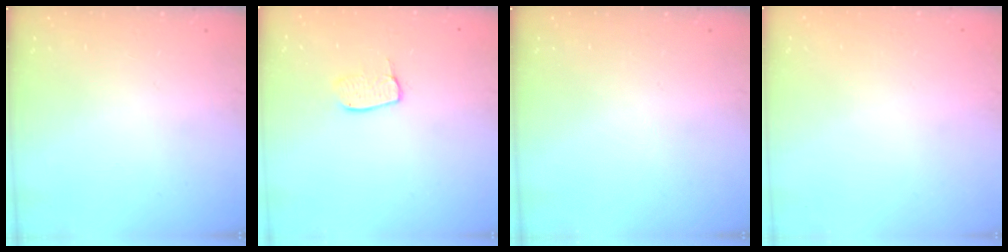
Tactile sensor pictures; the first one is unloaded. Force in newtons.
{"total": 6.9, "press": 6.9, "slide": 0.4}
{"total": 0.0}
{"total": 0.0}